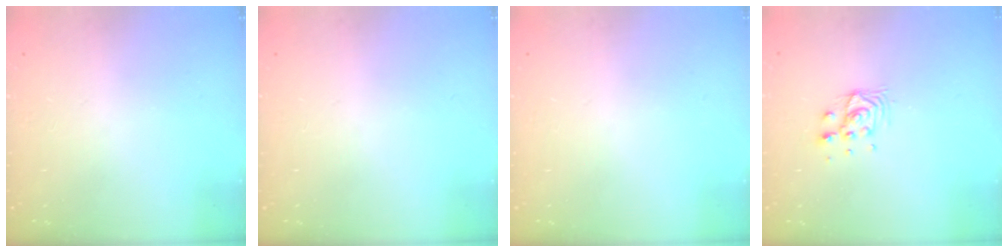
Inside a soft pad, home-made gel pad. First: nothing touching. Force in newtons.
{"total": 0.0}
{"total": 0.0}
{"total": 7.6, "press": 7.6, "slide": 0.3}